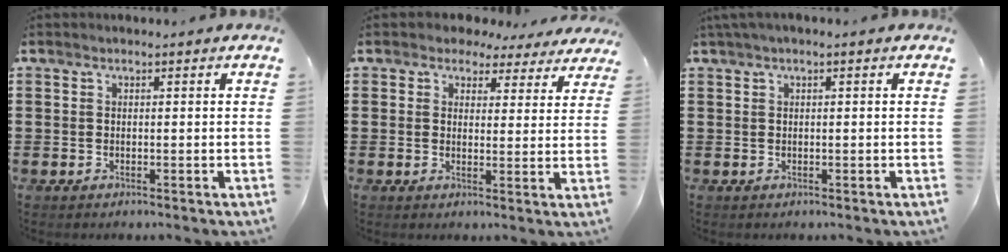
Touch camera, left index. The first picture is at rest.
{"total": 3.4, "force": [2.8, 1.8, 0.6], "torque": [-0.021, -0.009, 0.048]}
{"total": 1.0, "force": [0.1, 0.0, 1.0], "torque": [-0.016, -0.003, 0.003]}